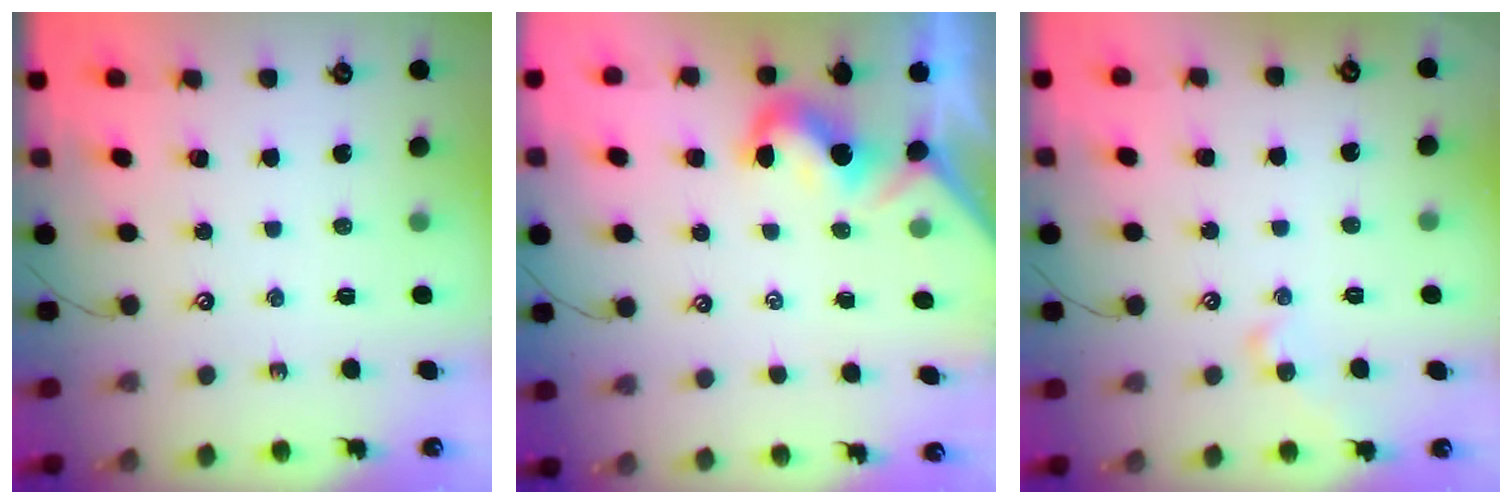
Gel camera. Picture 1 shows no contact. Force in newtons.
{"total": 2.0, "press": 1.9, "slide": 0.6}
{"total": 1.8, "press": 1.8, "slide": 0.3}